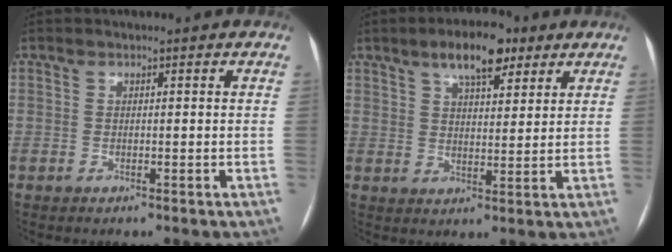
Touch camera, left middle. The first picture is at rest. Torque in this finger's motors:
{"motor_torque": [0.29, -0.18, 0.08, 0.03]}